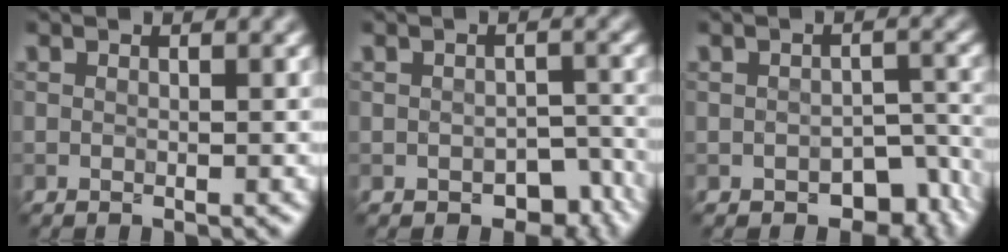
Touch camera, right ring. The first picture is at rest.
{"total": 4.3, "force": [-2.5, 2.6, 2.4], "torque": [-0.018, -0.010, -0.029]}
{"total": 5.7, "force": [-3.3, 3.3, 3.2], "torque": [-0.026, -0.017, -0.039]}